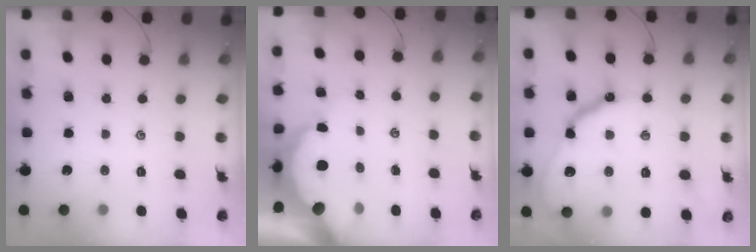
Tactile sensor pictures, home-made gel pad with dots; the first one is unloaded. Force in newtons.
{"total": 8.7, "press": 8.7, "slide": 0.9}
{"total": 13.1, "press": 13.0, "slide": 1.4}